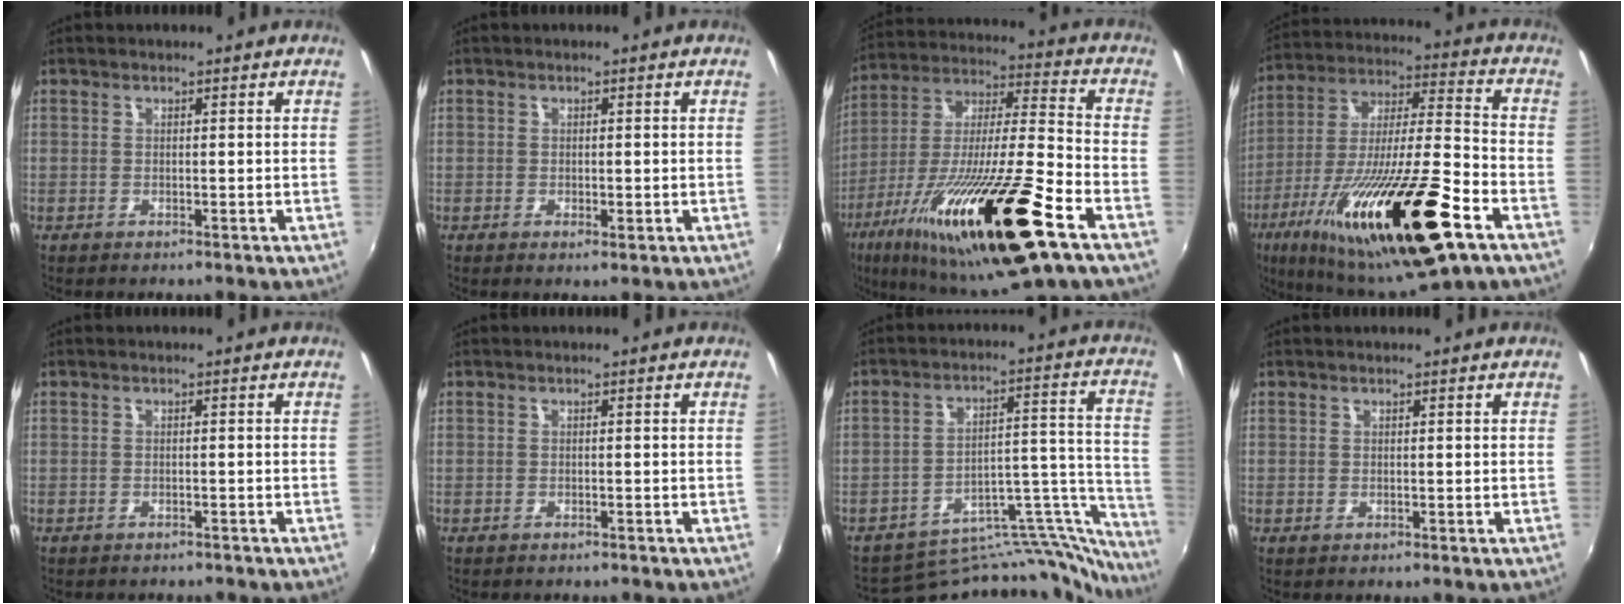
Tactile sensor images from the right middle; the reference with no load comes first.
{"total": 1.0, "force": [-0.2, 0.4, 0.9], "torque": [-0.012, -0.004, -0.005]}
{"total": 27.4, "force": [-13.8, 2.9, 23.5], "torque": [-0.420, -0.058, -0.245]}
{"total": 28.9, "force": [-14.1, 5.6, 24.5], "torque": [-0.438, -0.055, -0.240]}
{"total": 2.1, "force": [-2.0, 0.5, 0.5], "torque": [-0.015, -0.010, -0.029]}
{"total": 1.2, "force": [-1.1, 0.2, 0.3], "torque": [-0.010, -0.006, -0.017]}
{"total": 21.0, "force": [-20.8, 2.1, 1.4], "torque": [0.011, 0.066, -0.310]}
{"total": 0.0}